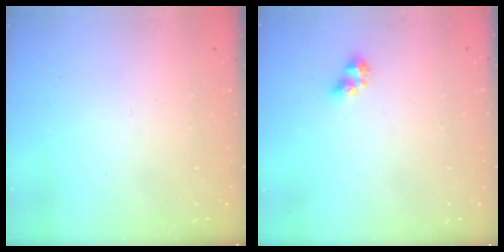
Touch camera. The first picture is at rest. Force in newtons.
{"total": 5.4, "press": 5.4, "slide": 0.8}